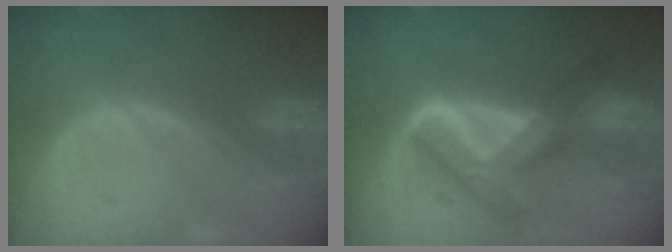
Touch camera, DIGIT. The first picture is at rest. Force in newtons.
{"total": 8.4, "press": 8.3, "slide": 0.7}